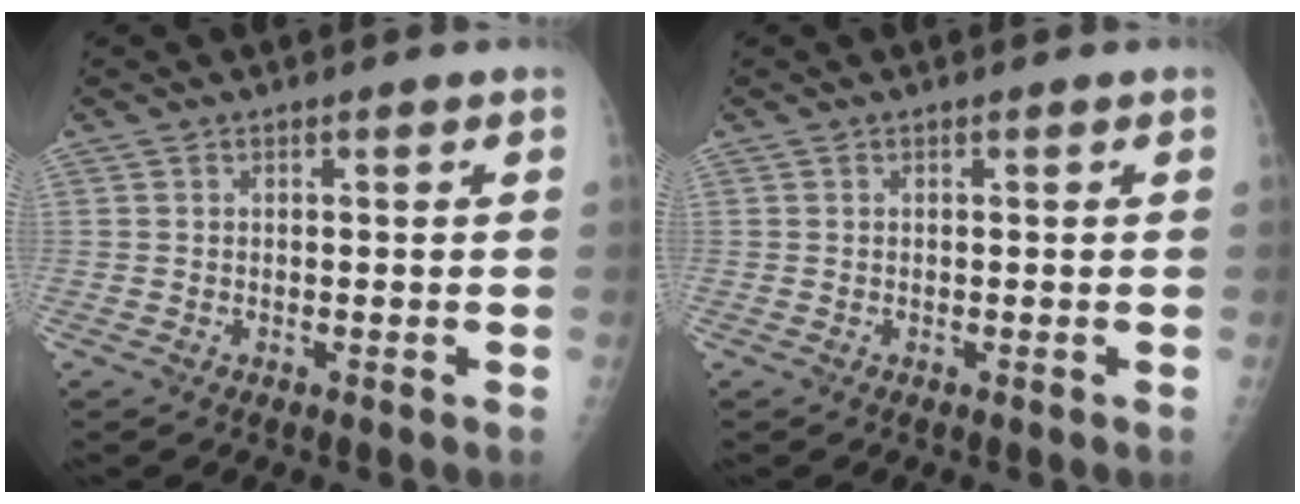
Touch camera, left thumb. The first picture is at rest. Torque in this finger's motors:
{"motor_torque": [0.00, 0.00, 0.00, -0.01, 0.00]}